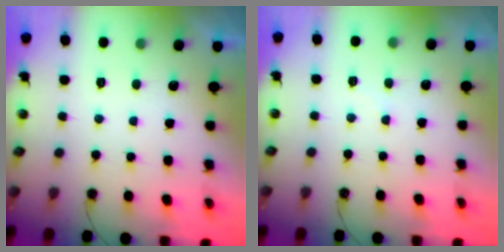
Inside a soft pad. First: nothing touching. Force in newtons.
{"total": 3.2, "press": 3.1, "slide": 0.4}